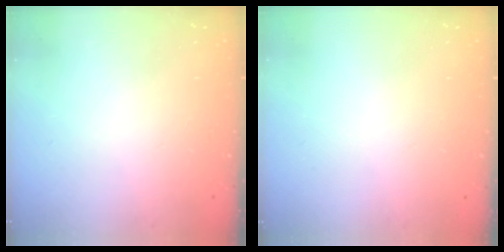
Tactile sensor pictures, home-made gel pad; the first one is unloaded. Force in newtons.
{"total": 0.6, "press": 0.6, "slide": 0.2}